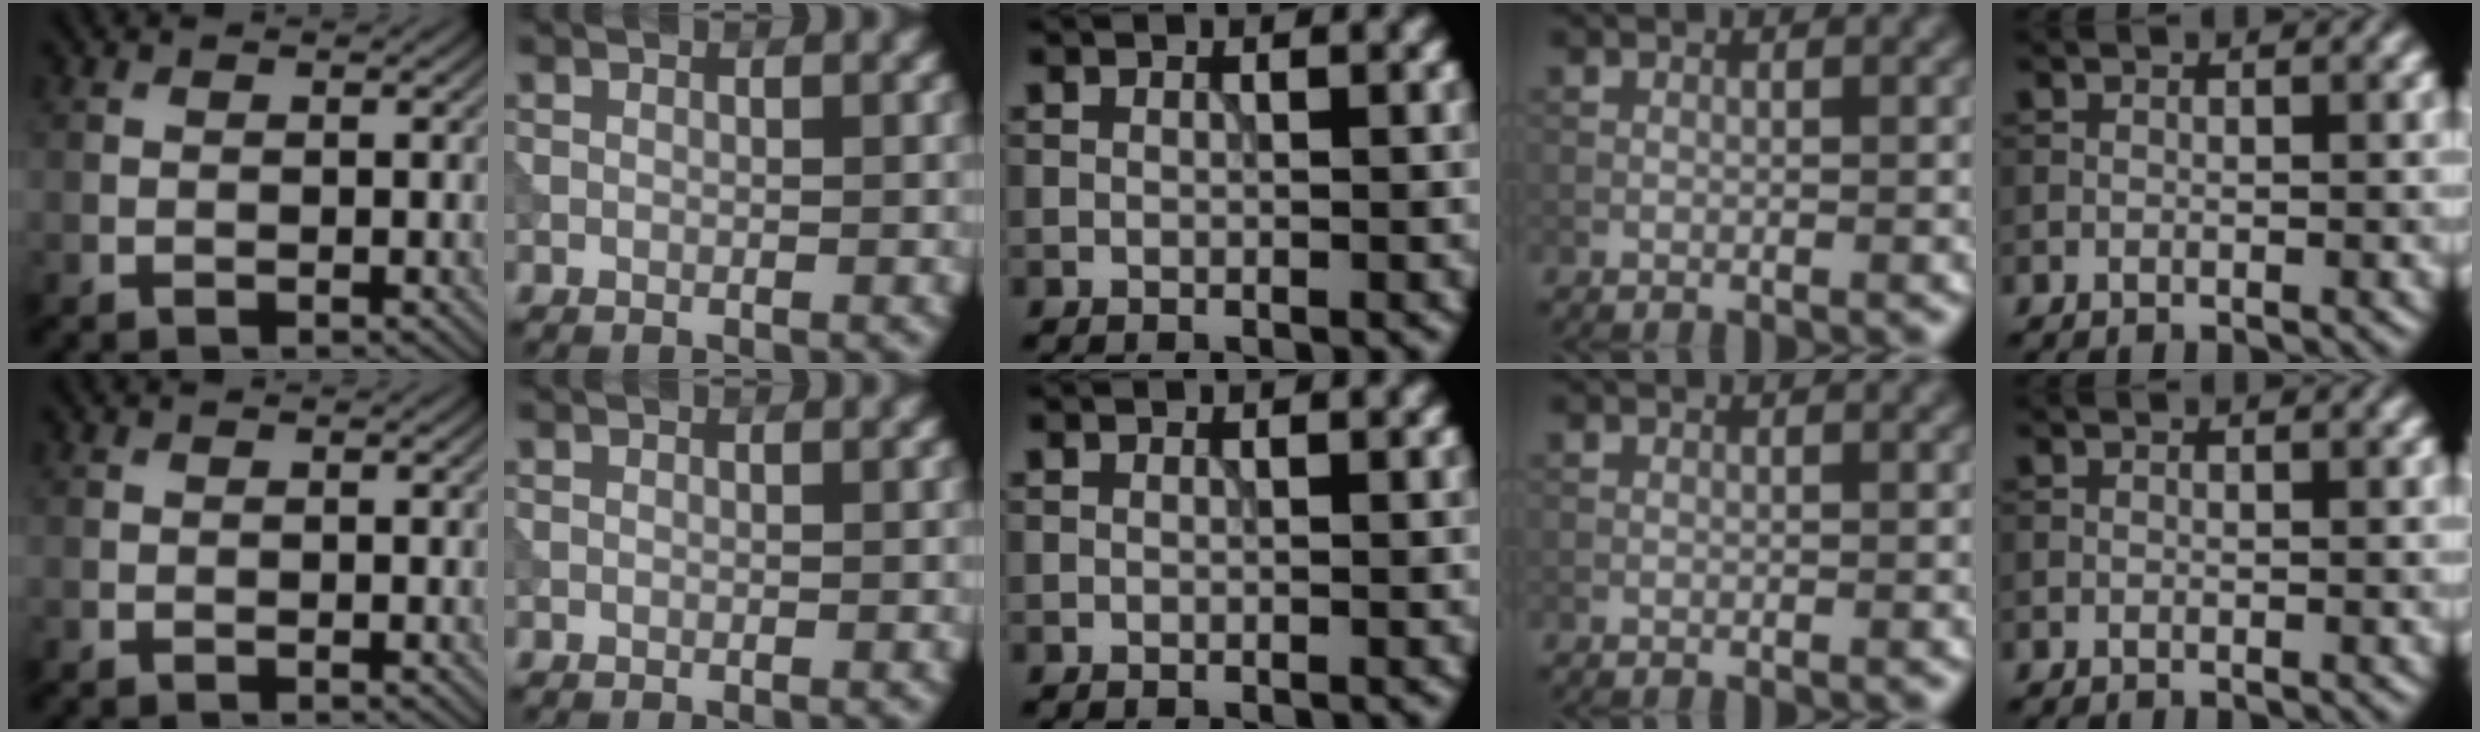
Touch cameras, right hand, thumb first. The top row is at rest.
{}